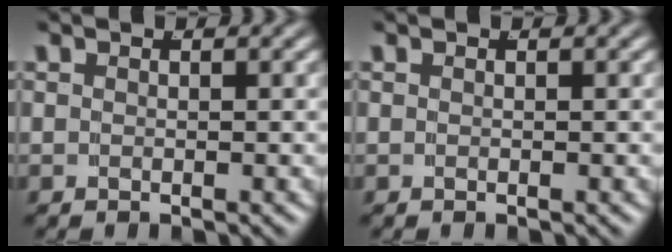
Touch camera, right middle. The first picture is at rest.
{"total": 0.0}